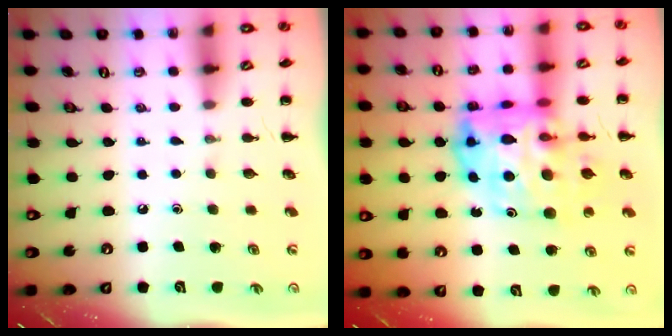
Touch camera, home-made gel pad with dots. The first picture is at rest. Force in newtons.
{"total": 19.0, "press": 18.2, "slide": 5.6}